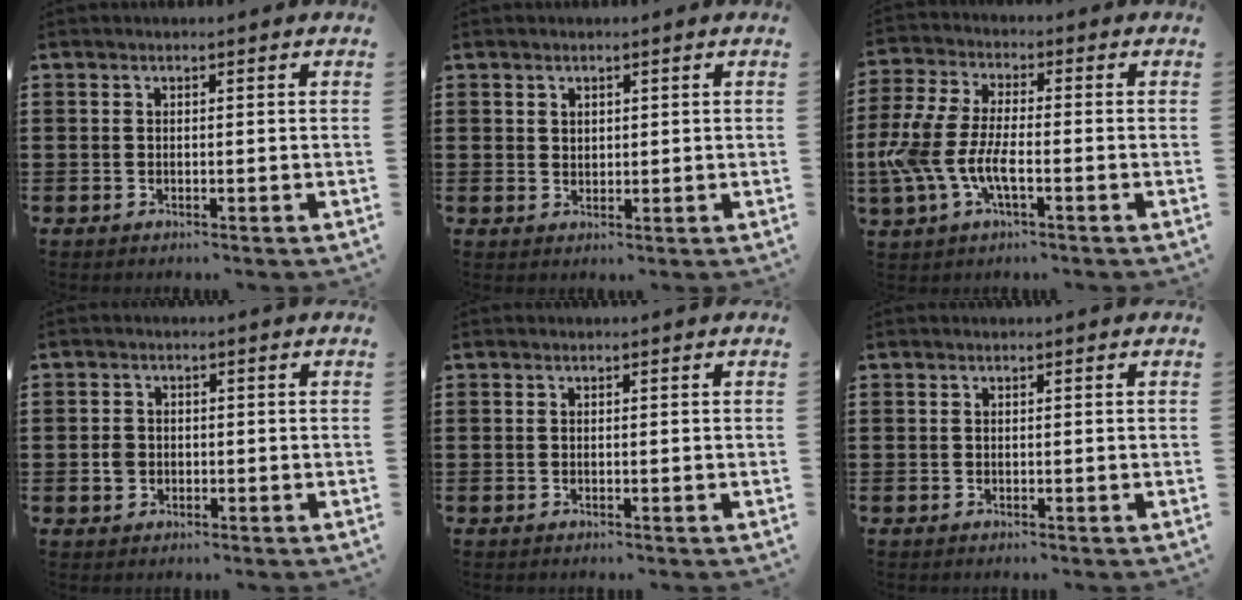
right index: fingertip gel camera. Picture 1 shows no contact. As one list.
[{"total": 1.5, "force": [1.1, 0.9, 0.2], "torque": [-0.006, 0.004, 0.022]}, {"total": 8.2, "force": [-2.7, 3.4, 7.0], "torque": [-0.182, -0.018, -0.058]}, {"total": 2.0, "force": [-0.5, 1.7, 1.0], "torque": [-0.022, 0.004, -0.011]}, {"total": 0.0}, {"total": 0.0}]